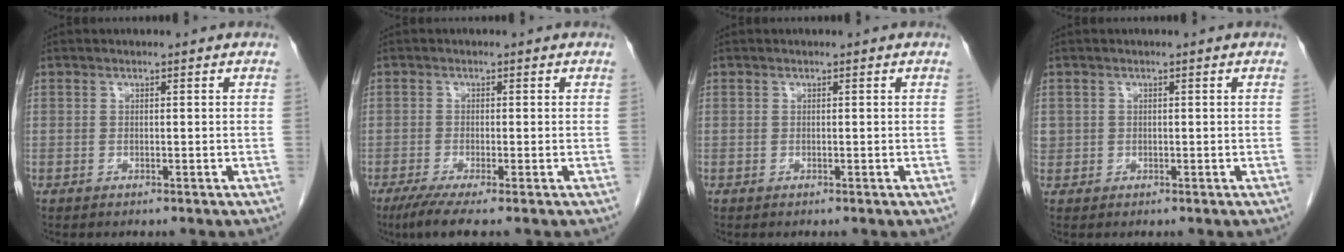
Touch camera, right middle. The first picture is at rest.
{"total": 4.3, "force": [-2.9, 0.0, 3.2], "torque": [-0.060, -0.014, -0.056]}
{"total": 0.0}
{"total": 1.4, "force": [0.2, 1.3, 0.2], "torque": [0.002, 0.010, 0.003]}